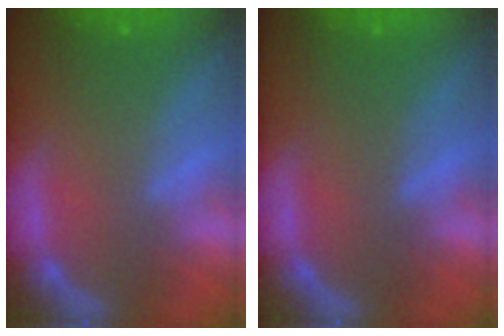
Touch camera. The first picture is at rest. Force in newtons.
{"total": 0.0}